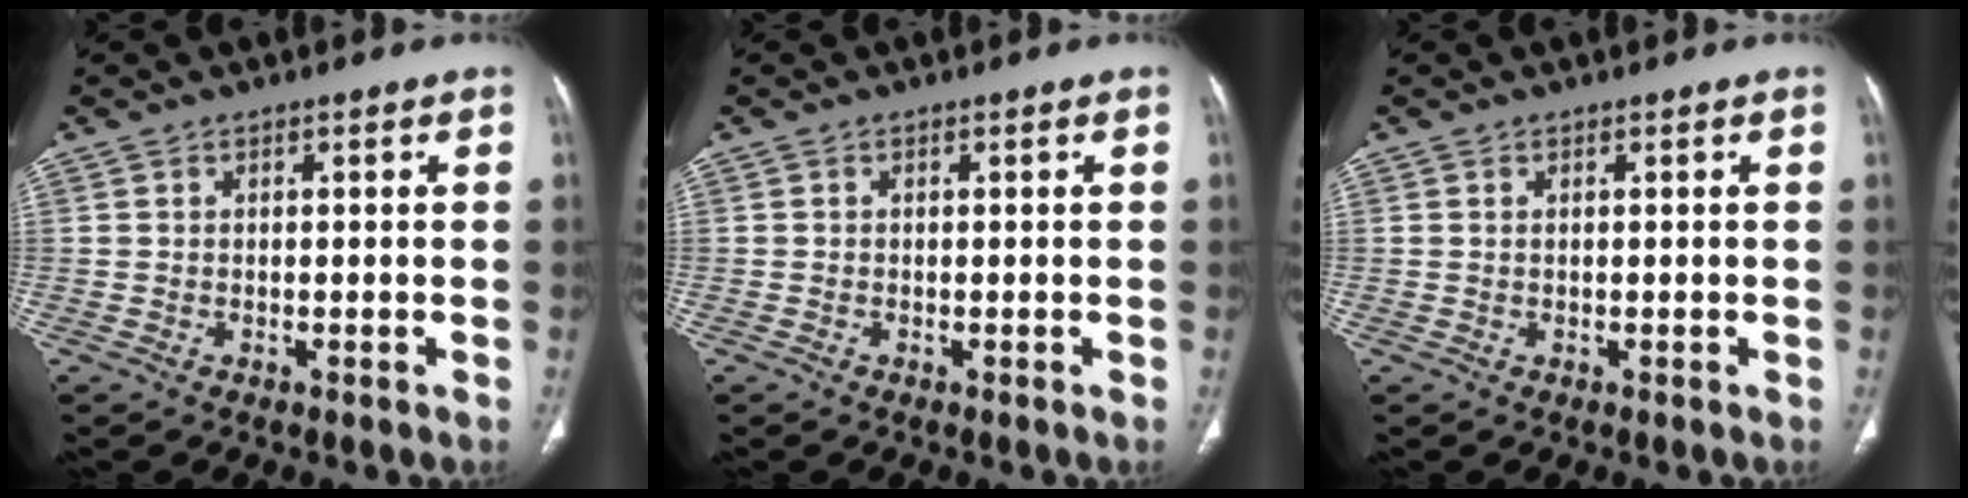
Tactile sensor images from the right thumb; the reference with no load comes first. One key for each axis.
{"total": 0.0}
{"total": 0.0}